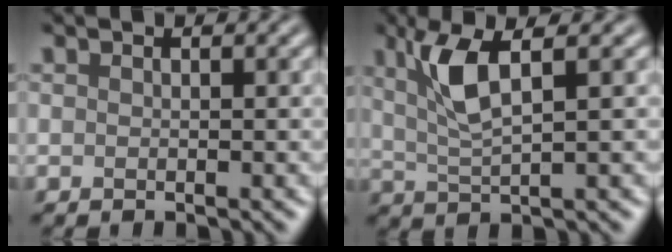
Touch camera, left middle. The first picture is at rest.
{"total": 4.0, "force": [1.3, 0.8, 3.7], "torque": [-0.086, 0.002, 0.036]}